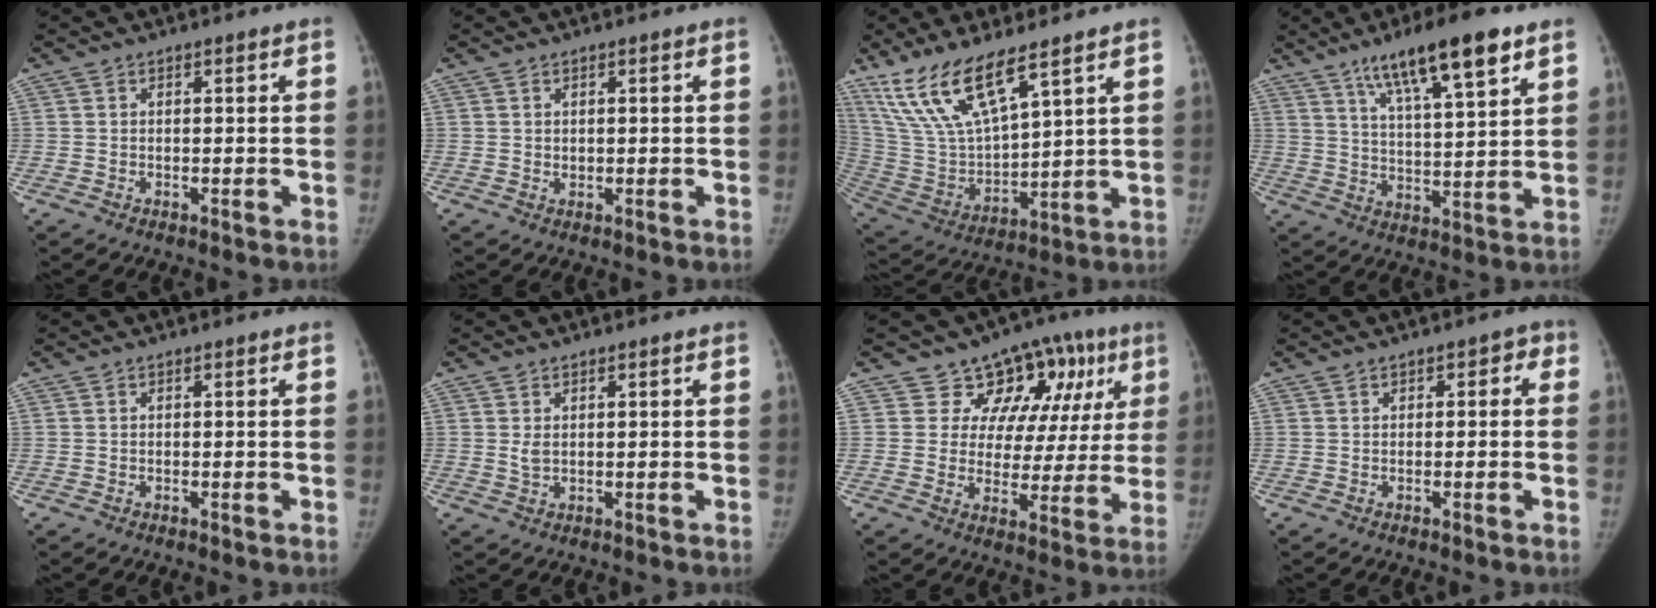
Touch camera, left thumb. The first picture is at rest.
{"total": 0.8, "force": [0.3, 0.7, 0.4], "torque": [0.000, -0.003, 0.006]}
{"total": 16.0, "force": [10.9, 4.6, 10.7], "torque": [-0.203, -0.045, 0.232]}
{"total": 15.1, "force": [9.2, 3.3, 11.6], "torque": [-0.176, -0.033, 0.156]}
{"total": 0.0}
{"total": 1.7, "force": [0.5, 0.9, 1.3], "torque": [-0.022, -0.001, 0.015]}
{"total": 14.6, "force": [7.4, 10.6, 6.8], "torque": [-0.017, -0.012, 0.096]}
{"total": 2.3, "force": [0.5, 1.6, 1.6], "torque": [-0.001, 0.008, 0.002]}